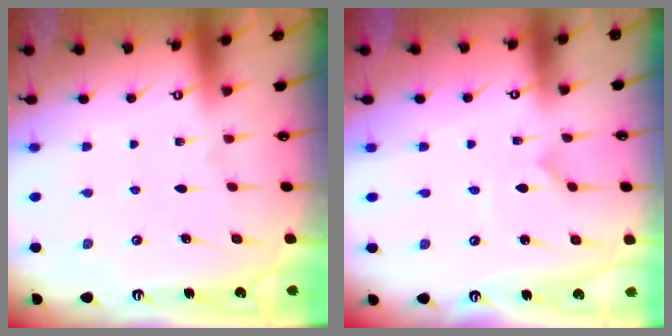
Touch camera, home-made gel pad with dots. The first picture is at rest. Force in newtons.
{"total": 0.0}